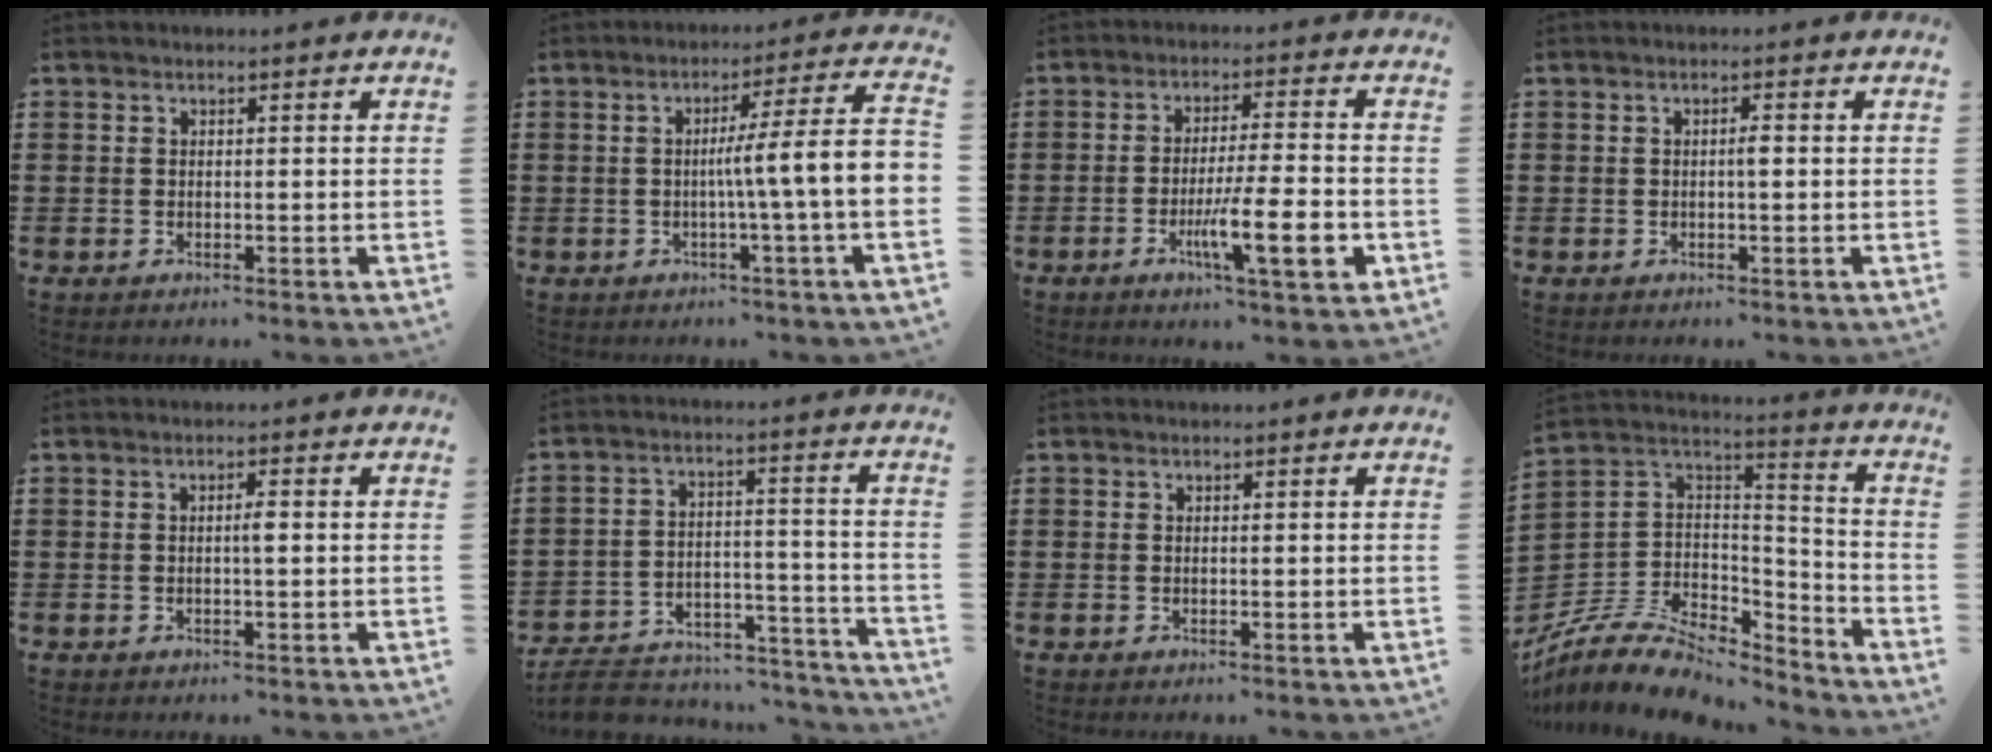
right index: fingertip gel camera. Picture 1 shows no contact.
{"total": 8.6, "force": [-0.9, -0.2, 8.5], "torque": [-0.144, -0.015, -0.022]}
{"total": 10.8, "force": [-3.4, 1.7, 10.2], "torque": [-0.177, -0.009, -0.056]}
{"total": 1.2, "force": [-0.1, 0.2, 1.2], "torque": [-0.023, -0.001, -0.002]}
{"total": 1.5, "force": [0.0, 0.2, 1.5], "torque": [-0.029, 0.000, -0.001]}
{"total": 8.2, "force": [-7.5, 2.2, 2.5], "torque": [-0.041, 0.021, -0.144]}
{"total": 0.0}
{"total": 9.2, "force": [-7.0, 4.3, 4.2], "torque": [-0.096, 0.013, -0.134]}